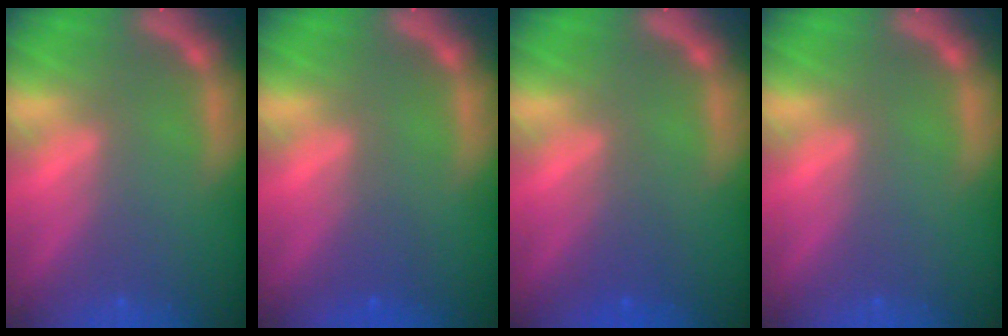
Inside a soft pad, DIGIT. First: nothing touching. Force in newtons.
{"total": 1.5}
{"total": 2.0}
{"total": 0.0}